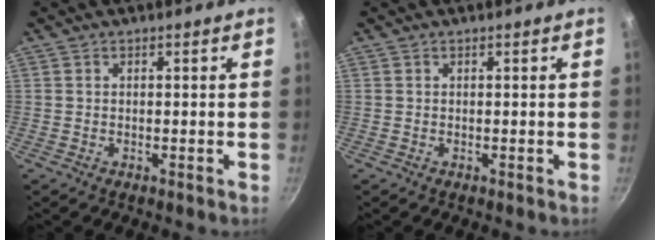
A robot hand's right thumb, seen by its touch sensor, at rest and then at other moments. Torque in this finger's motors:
{"motor_torque": [-0.44, -0.53, 0.18, -0.03, -0.01]}